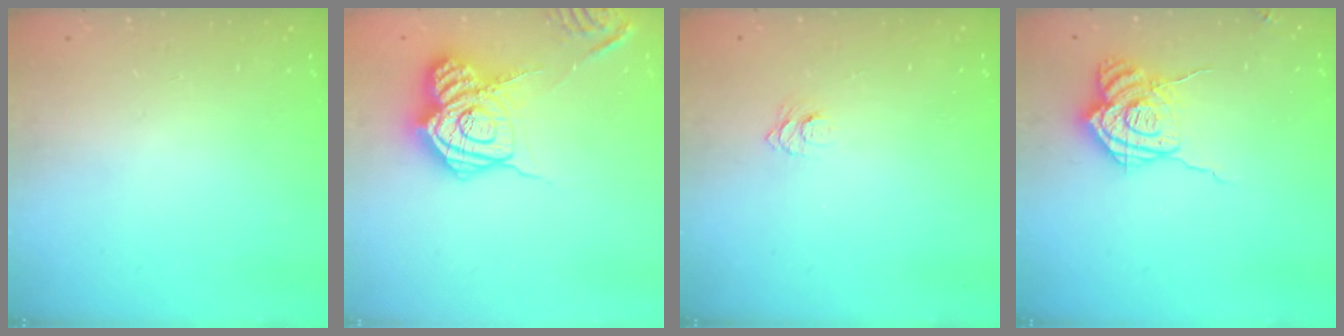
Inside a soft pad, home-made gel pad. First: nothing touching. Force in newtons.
{"total": 18.9, "press": 18.9, "slide": 1.5}
{"total": 5.8, "press": 5.7, "slide": 0.7}
{"total": 13.9, "press": 13.8, "slide": 1.5}